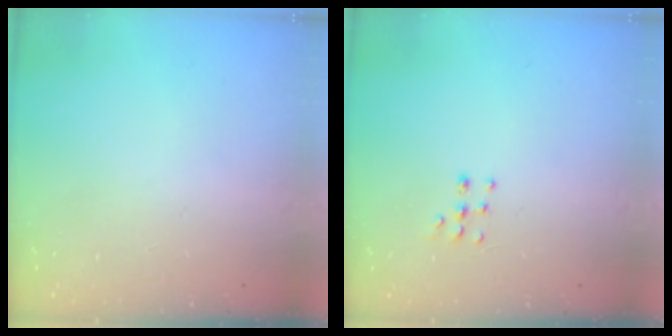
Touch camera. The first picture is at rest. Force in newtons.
{"total": 5.9, "press": 5.8, "slide": 0.7}